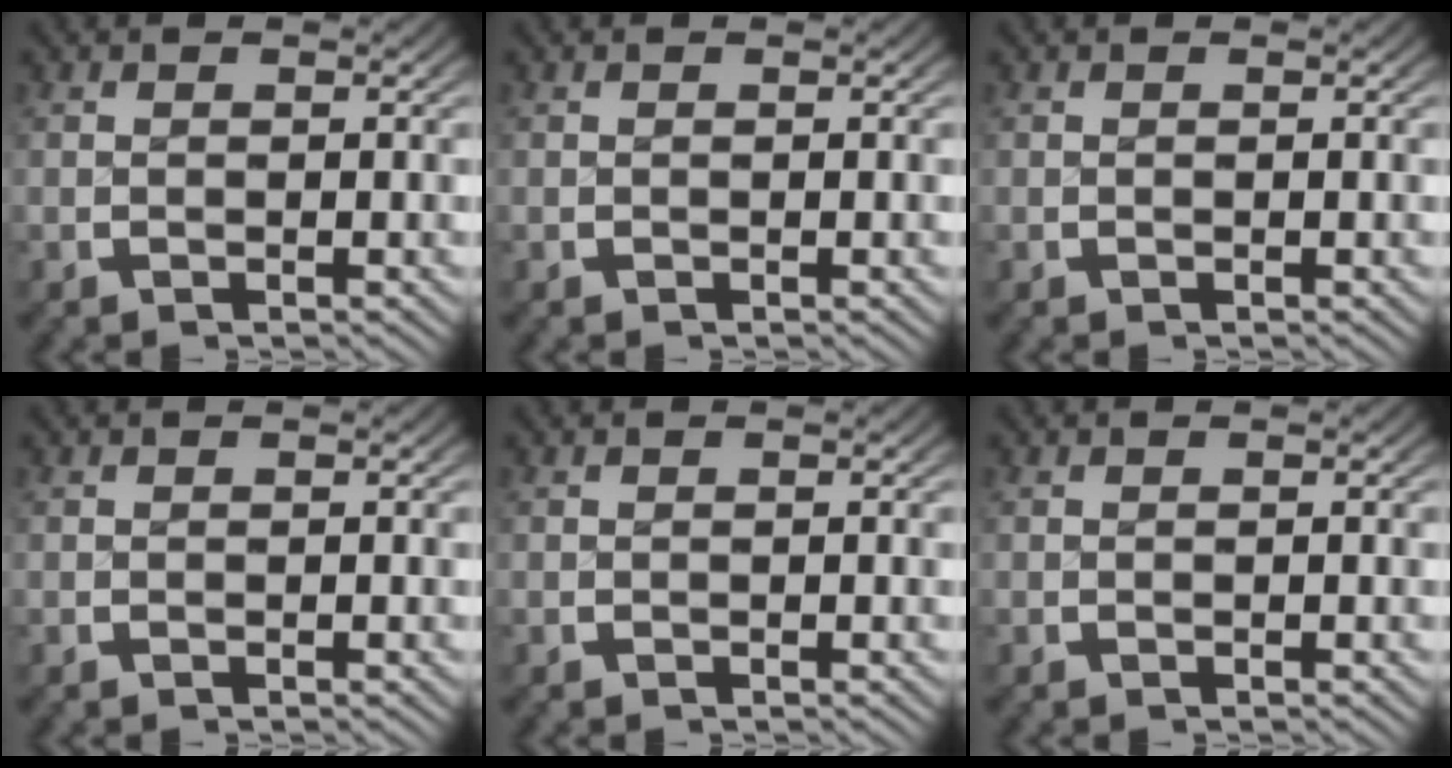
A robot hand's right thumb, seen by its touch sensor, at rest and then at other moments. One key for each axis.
{"total": 0.0}
{"total": 0.0}
{"total": 0.0}
{"total": 0.0}
{"total": 0.0}